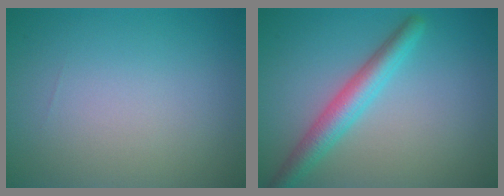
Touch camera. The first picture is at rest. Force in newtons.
{"total": 3.8, "press": 3.8, "slide": 0.1}